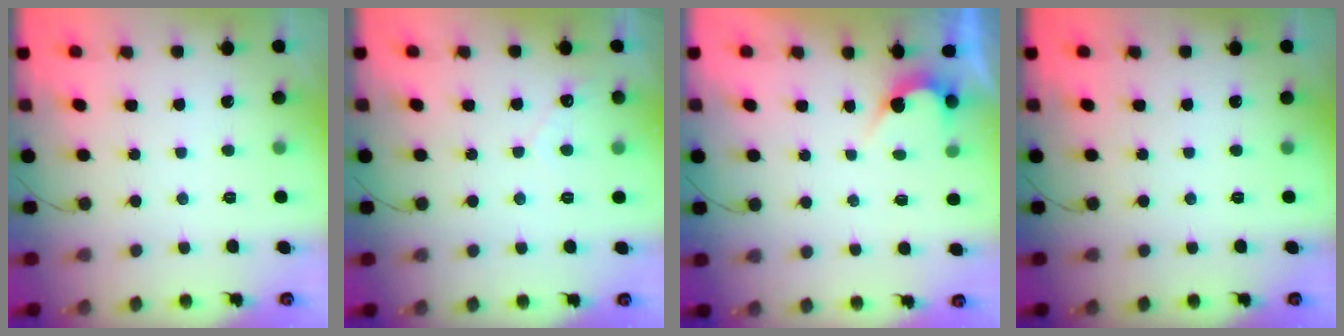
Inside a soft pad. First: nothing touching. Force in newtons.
{"total": 2.4, "press": 2.4, "slide": 0.2}
{"total": 2.7, "press": 2.7, "slide": 0.2}
{"total": 0.0}